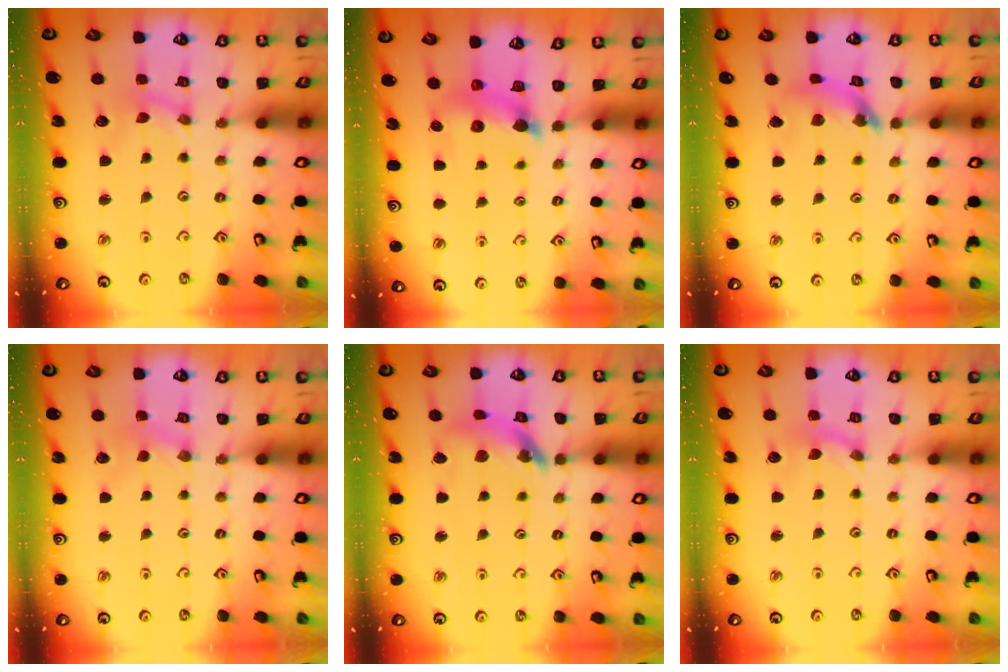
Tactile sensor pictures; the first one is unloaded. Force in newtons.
{"total": 7.2, "press": 7.2, "slide": 0.6}
{"total": 9.2, "press": 9.2, "slide": 0.8}
{"total": 2.8, "press": 2.7, "slide": 0.5}
{"total": 12.6, "press": 12.6, "slide": 1.5}
{"total": 0.0}